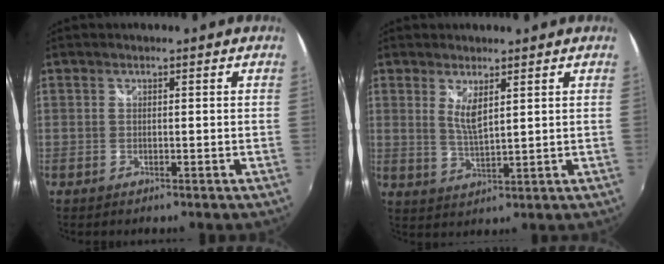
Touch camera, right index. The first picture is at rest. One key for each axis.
{"total": 4.2, "fx": 1.8, "fy": 0.9, "fz": 3.6, "tx": -0.068, "ty": -0.011, "tz": 0.033}